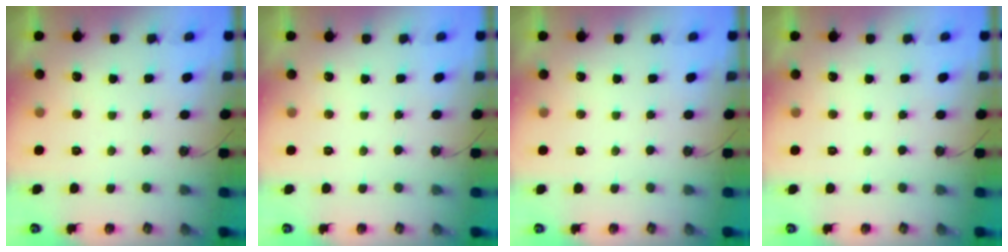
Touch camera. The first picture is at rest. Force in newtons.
{"total": 0.0}
{"total": 0.0}
{"total": 0.0}